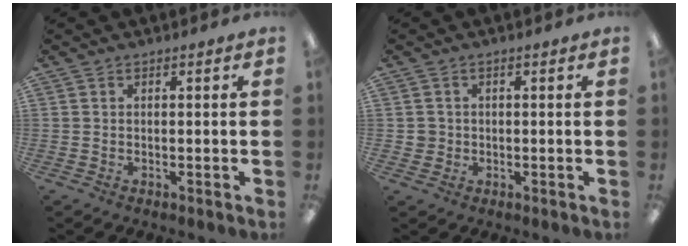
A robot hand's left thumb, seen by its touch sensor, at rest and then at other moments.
{"total": 2.1, "force": [-0.1, 2.1, 0.0], "torque": [-0.001, 0.003, -0.005]}